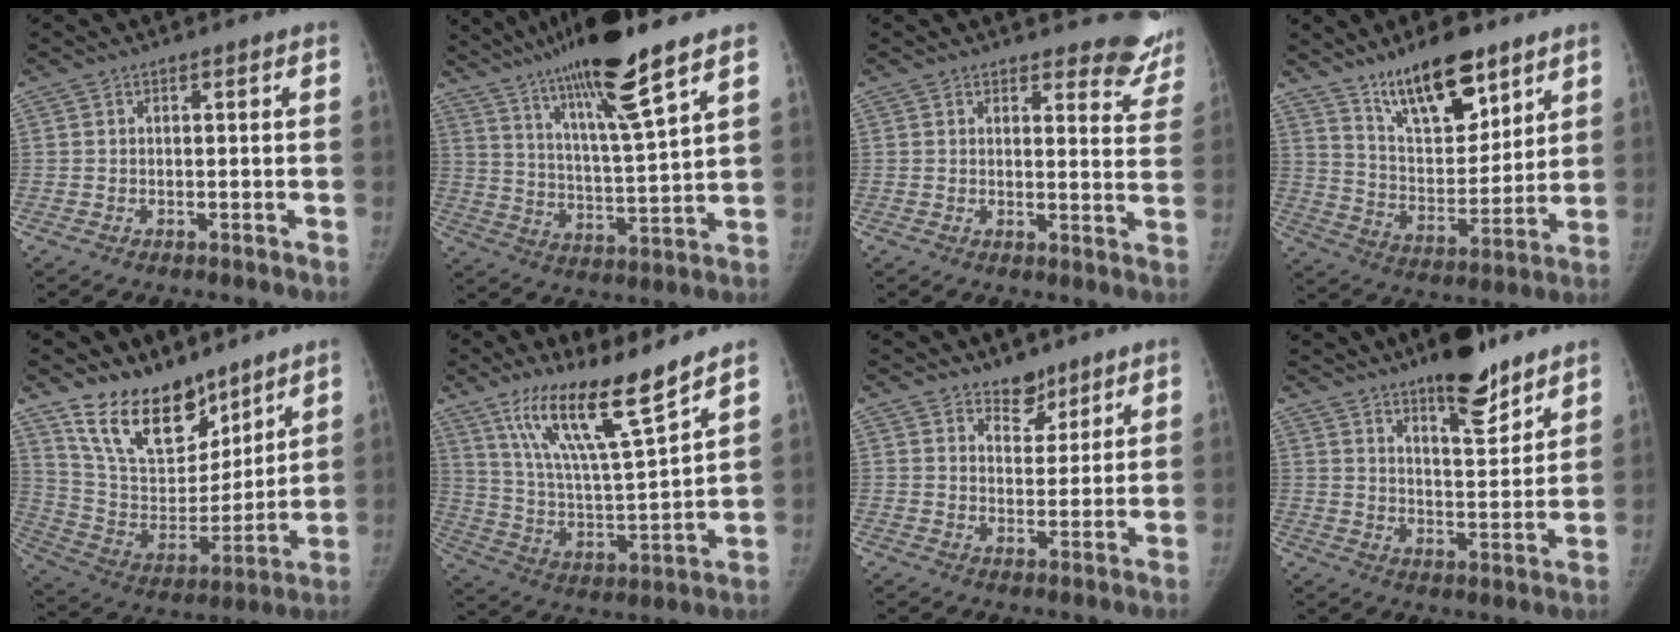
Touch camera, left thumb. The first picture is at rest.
{"total": 17.5, "force": [12.3, 0.7, 12.4], "torque": [-0.207, -0.056, 0.212]}
{"total": 9.8, "force": [9.3, 3.0, 1.2], "torque": [0.034, -0.082, 0.076]}
{"total": 16.6, "force": [11.5, 6.5, 10.0], "torque": [-0.125, -0.073, 0.207]}
{"total": 18.7, "force": [13.7, 9.4, 8.5], "torque": [-0.105, -0.076, 0.253]}
{"total": 17.2, "force": [12.4, 2.1, 11.7], "torque": [-0.193, -0.072, 0.233]}
{"total": 5.9, "force": [4.5, 3.1, 2.2], "torque": [-0.006, -0.034, 0.075]}
{"total": 12.4, "force": [9.1, 3.7, 7.6], "torque": [-0.090, -0.060, 0.144]}